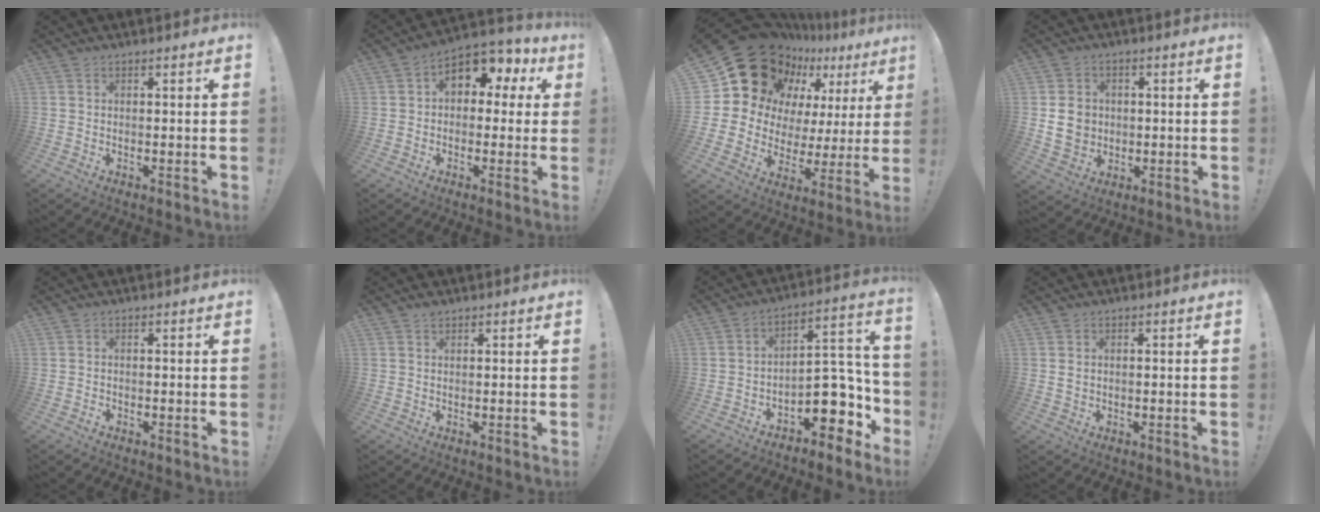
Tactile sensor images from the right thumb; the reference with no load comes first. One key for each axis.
{"total": 10.2, "fx": 3.6, "fy": 6.8, "fz": 6.7, "tx": -0.090, "ty": -0.013, "tz": 0.068}
{"total": 20.6, "fx": 13.4, "fy": 11.7, "fz": 10.5, "tx": -0.175, "ty": -0.094, "tz": 0.260}
{"total": 8.3, "fx": 0.1, "fy": 7.3, "fz": 4.0, "tx": -0.070, "ty": 0.008, "tz": 0.004}
{"total": 0.7, "fx": -0.7, "fy": 0.3, "fz": -0.2, "tx": 0.002, "ty": 0.001, "tz": -0.012}
{"total": 1.0, "fx": 0.8, "fy": 0.4, "fz": 0.4, "tx": -0.007, "ty": -0.001, "tz": 0.016}
{"total": 13.1, "fx": -5.3, "fy": 8.0, "fz": 8.8, "tx": -0.082, "ty": 0.022, "tz": -0.075}
{"total": 1.2, "fx": 0.1, "fy": 0.9, "fz": 0.8, "tx": -0.008, "ty": 0.002, "tz": 0.001}